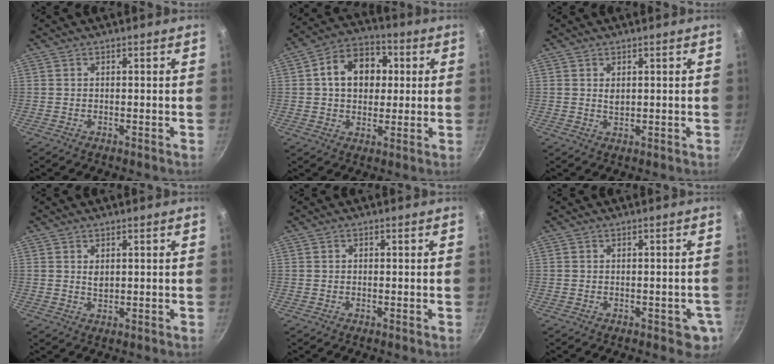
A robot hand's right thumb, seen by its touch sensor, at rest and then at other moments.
{"total": 12.8, "force": [2.3, 9.6, 8.1], "torque": [-0.092, 0.018, 0.023]}
{"total": 1.8, "force": [0.6, 1.1, 1.3], "torque": [-0.020, -0.002, 0.013]}
{"total": 1.8, "force": [0.7, 1.1, 1.3], "torque": [-0.020, -0.002, 0.014]}
{"total": 0.5, "force": [0.0, 0.5, 0.1], "torque": [0.000, 0.003, -0.001]}
{"total": 4.3, "force": [-1.3, 2.6, 3.2], "torque": [-0.016, 0.005, -0.013]}